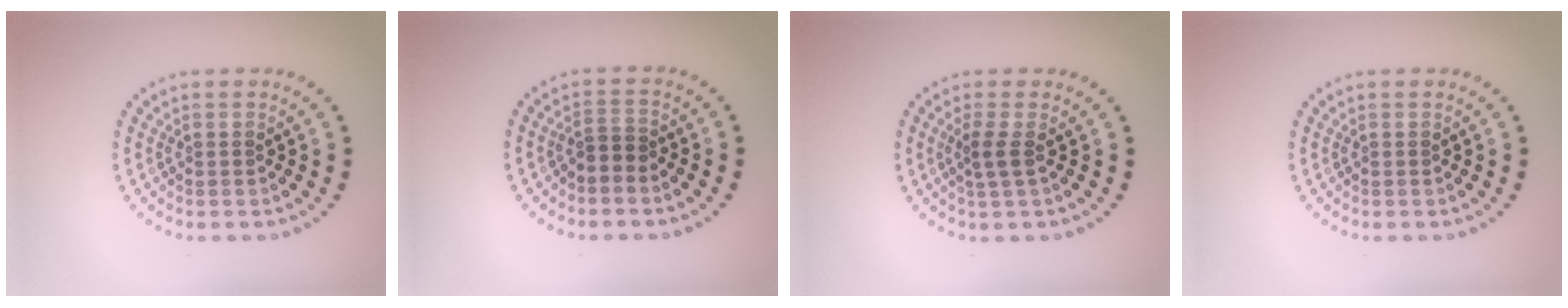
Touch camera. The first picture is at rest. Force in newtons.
{"total": 1.8, "press": 1.4, "slide": 1.1}
{"total": 1.6, "press": 1.2, "slide": 1.0}
{"total": 0.0}